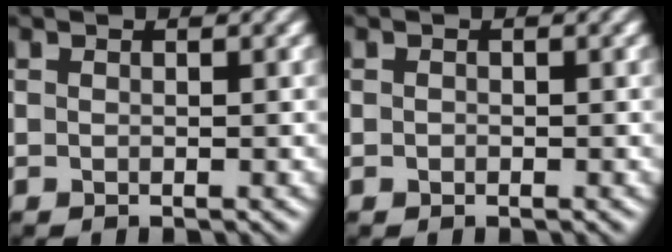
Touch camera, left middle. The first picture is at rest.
{"total": 0.0}